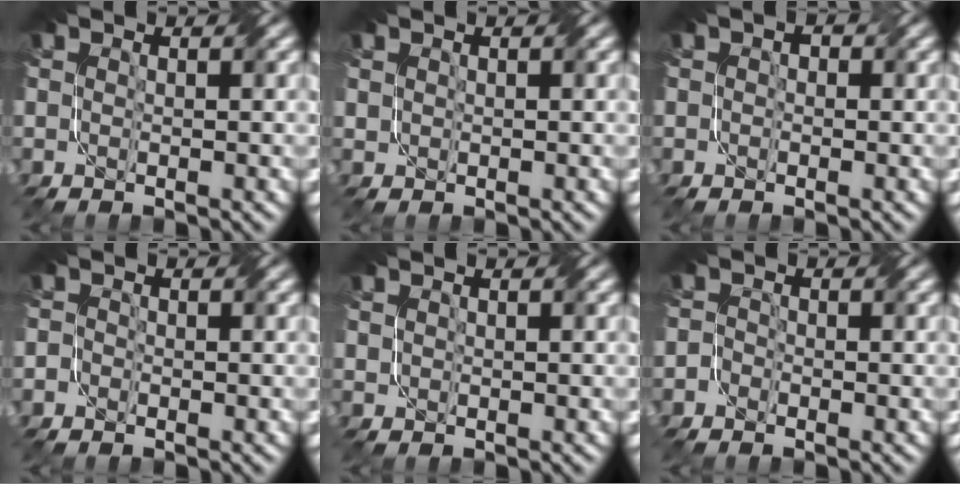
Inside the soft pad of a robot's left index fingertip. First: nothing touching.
{"total": 0.7, "force": [0.5, 0.5, 0.1], "torque": [-0.004, 0.000, 0.015]}
{"total": 0.8, "force": [0.0, 0.6, 0.6], "torque": [-0.009, -0.001, -0.004]}
{"total": 0.8, "force": [-0.4, 0.6, 0.1], "torque": [-0.004, -0.005, -0.012]}
{"total": 0.6, "force": [0.4, 0.4, 0.0], "torque": [-0.004, 0.000, 0.013]}
{"total": 1.0, "force": [-0.7, 0.6, 0.1], "torque": [-0.002, -0.002, -0.018]}